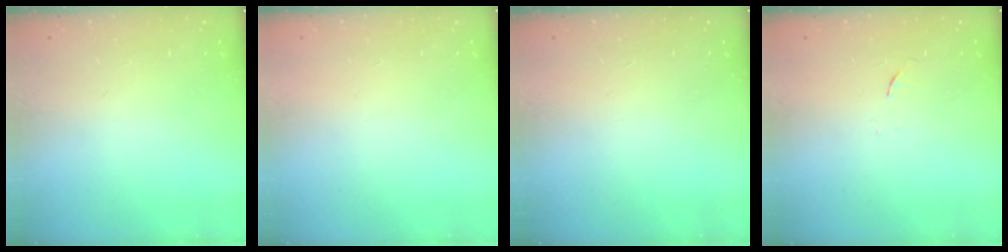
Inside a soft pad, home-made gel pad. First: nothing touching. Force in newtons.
{"total": 1.5, "press": 1.5, "slide": 0.1}
{"total": 1.5, "press": 1.5, "slide": 0.1}
{"total": 3.7, "press": 3.4, "slide": 1.3}